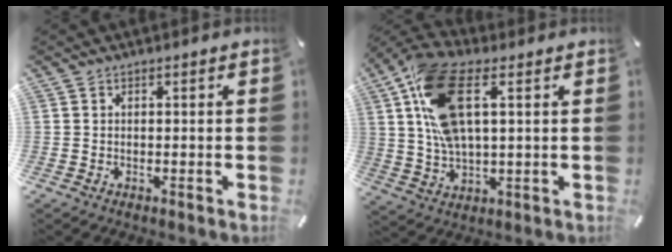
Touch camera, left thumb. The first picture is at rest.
{"total": 15.6, "force": [4.9, 7.4, 12.8], "torque": [-0.277, 0.001, 0.093]}